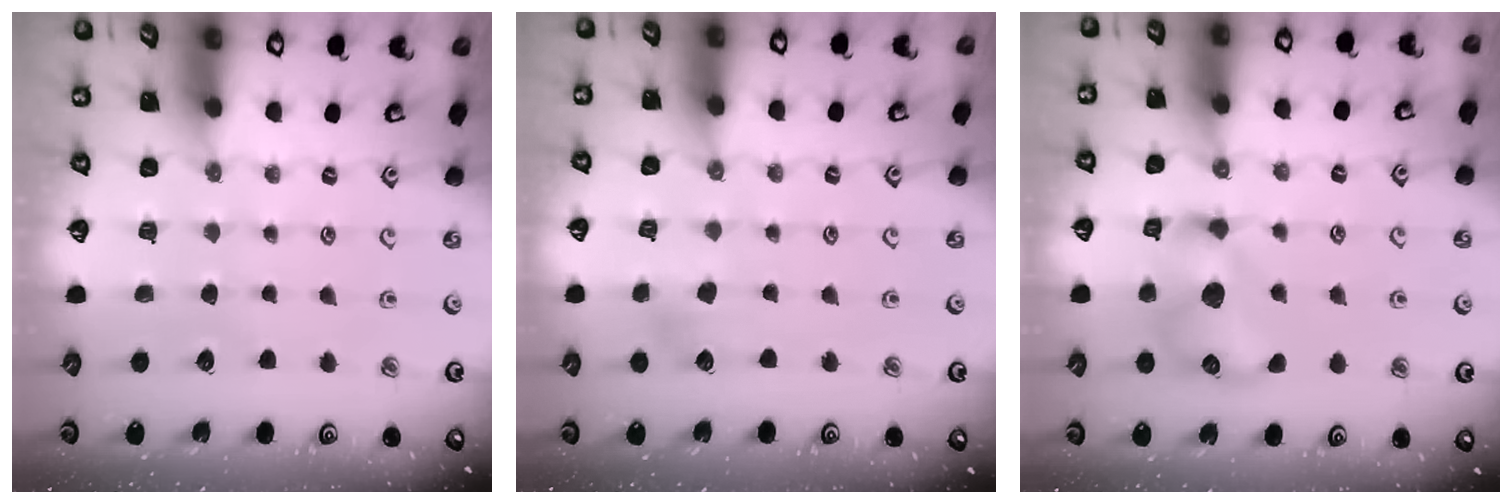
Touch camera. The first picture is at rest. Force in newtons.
{"total": 3.9, "press": 3.8, "slide": 0.4}
{"total": 12.7, "press": 12.7, "slide": 0.7}